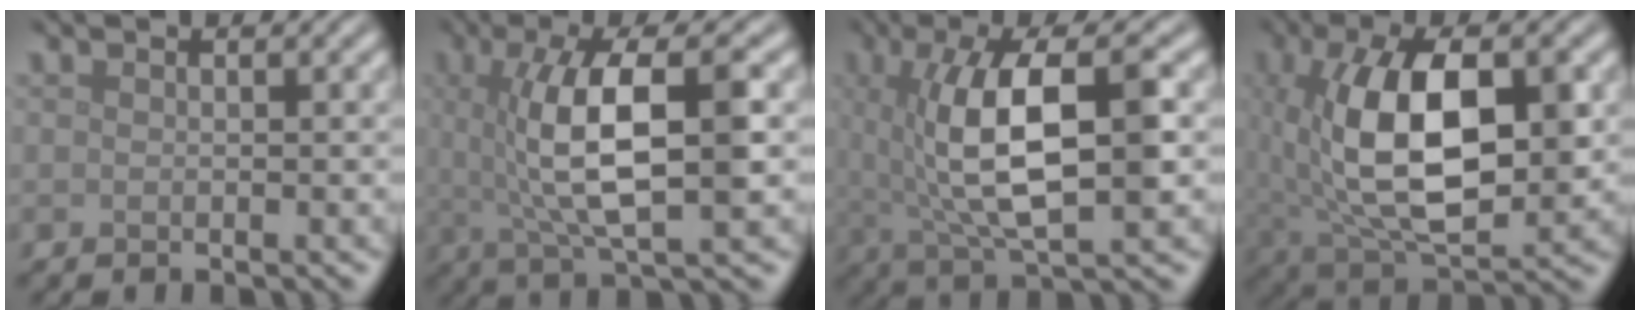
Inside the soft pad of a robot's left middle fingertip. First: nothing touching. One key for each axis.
{"total": 8.8, "fx": 0.8, "fy": 2.7, "fz": 8.4, "tx": -0.149, "ty": 0.003, "tz": 0.015}
{"total": 9.8, "fx": 0.8, "fy": 3.4, "fz": 9.1, "tx": -0.159, "ty": 0.007, "tz": 0.014}
{"total": 11.7, "fx": 1.1, "fy": 5.9, "fz": 10.1, "tx": -0.175, "ty": -0.004, "tz": 0.026}